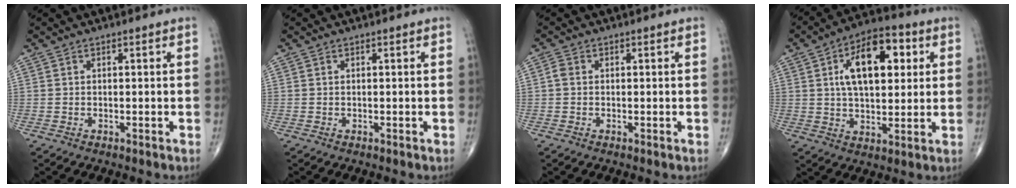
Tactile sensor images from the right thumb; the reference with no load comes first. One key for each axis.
{"total": 0.0}
{"total": 1.4, "fx": 0.0, "fy": 1.1, "fz": 0.8, "tx": -0.014, "ty": 0.002, "tz": -0.003}
{"total": 15.9, "fx": 4.3, "fy": 8.4, "fz": 12.8, "tx": -0.178, "ty": 0.006, "tz": 0.067}